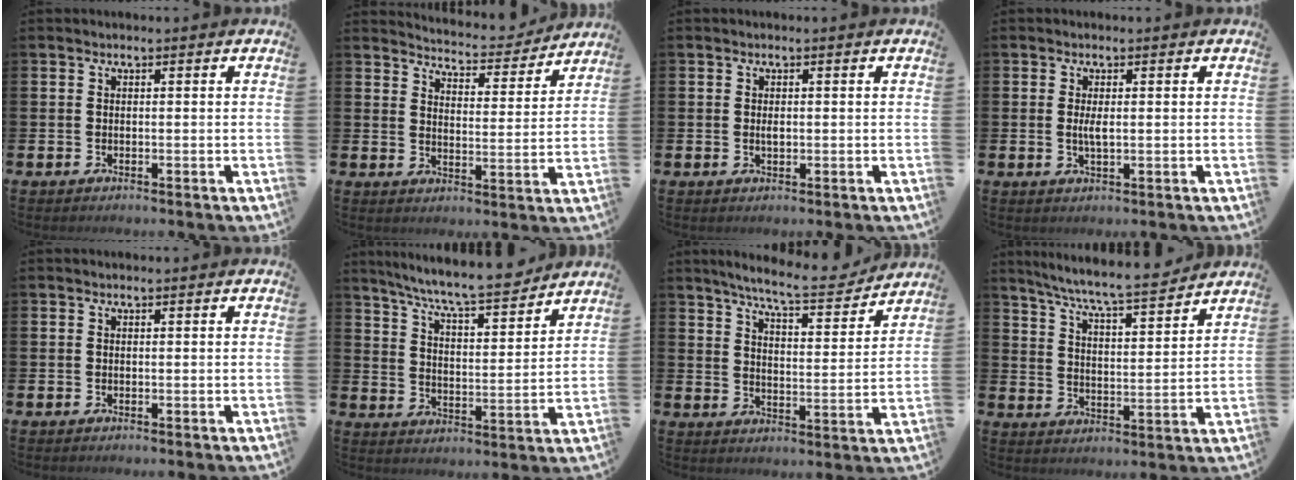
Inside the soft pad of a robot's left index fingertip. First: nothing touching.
{"total": 5.3, "force": [5.3, 0.6, 0.3], "torque": [-0.015, -0.047, 0.087]}
{"total": 0.8, "force": [0.1, 0.4, 0.7], "torque": [-0.011, 0.002, 0.000]}
{"total": 2.0, "force": [0.2, 0.6, 1.9], "torque": [-0.034, 0.000, 0.001]}
{"total": 0.0}
{"total": 8.4, "force": [7.9, 0.5, 3.0], "torque": [-0.079, -0.056, 0.136]}
{"total": 8.2, "force": [7.6, 0.5, 3.0], "torque": [-0.069, -0.048, 0.130]}
{"total": 7.4, "force": [6.9, 0.1, 2.5], "torque": [-0.068, -0.054, 0.117]}